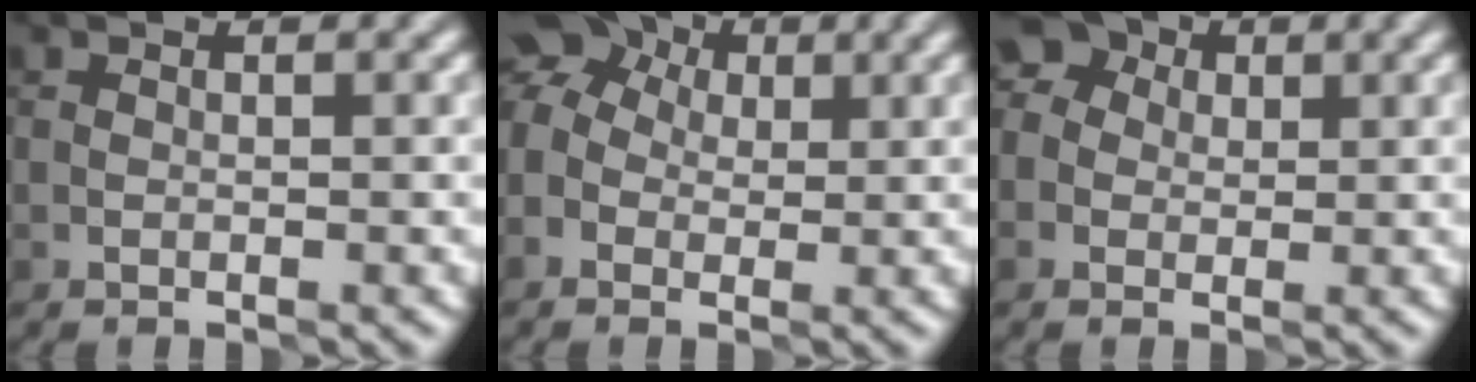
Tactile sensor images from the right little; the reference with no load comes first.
{"total": 8.7, "force": [1.8, 7.1, 4.7], "torque": [-0.090, 0.035, -0.006]}
{"total": 5.3, "force": [1.7, 4.5, 2.4], "torque": [-0.019, 0.029, -0.007]}